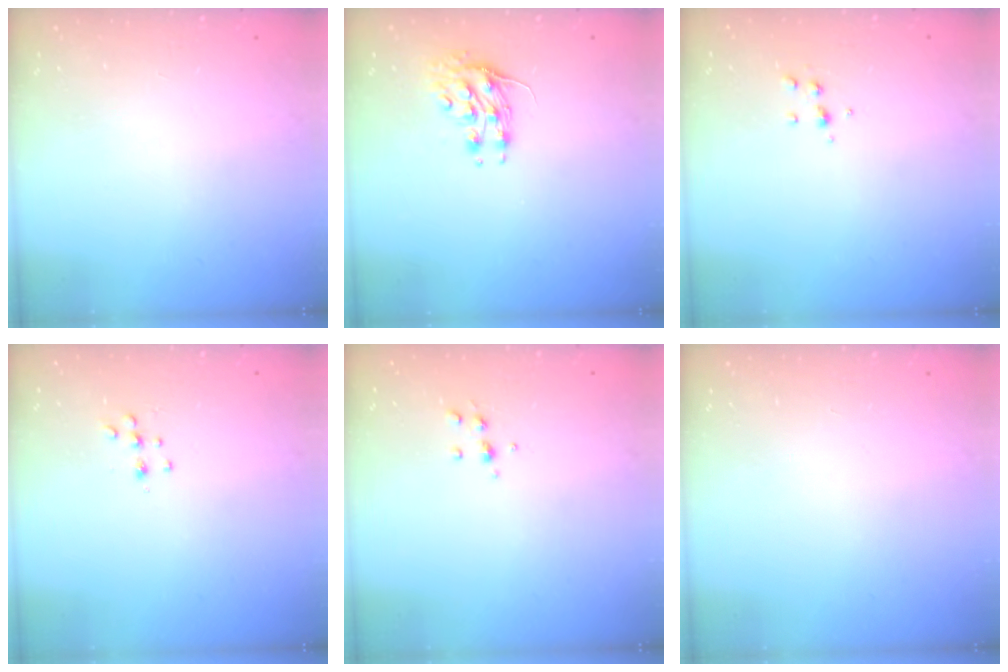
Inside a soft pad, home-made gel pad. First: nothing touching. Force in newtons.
{"total": 8.4, "press": 8.3, "slide": 1.0}
{"total": 5.3, "press": 5.3, "slide": 0.5}
{"total": 5.8, "press": 5.8, "slide": 0.4}
{"total": 5.4, "press": 5.4, "slide": 0.5}
{"total": 0.0}